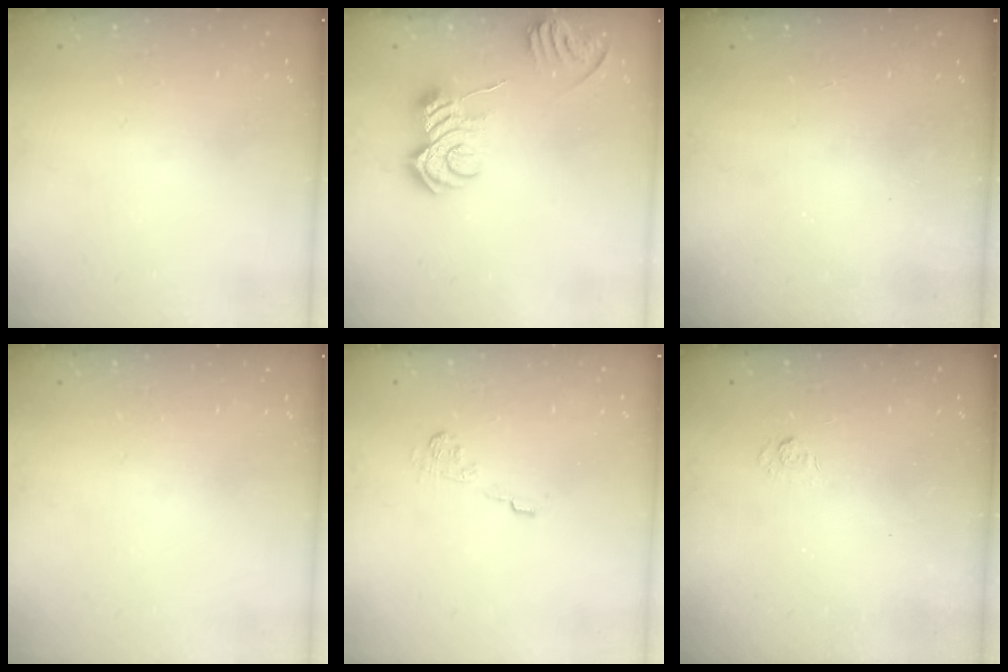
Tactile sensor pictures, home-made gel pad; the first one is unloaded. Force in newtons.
{"total": 10.2, "press": 10.2, "slide": 0.5}
{"total": 2.5, "press": 2.4, "slide": 0.8}
{"total": 0.0}
{"total": 8.3, "press": 8.3, "slide": 0.3}
{"total": 2.6, "press": 2.2, "slide": 1.4}